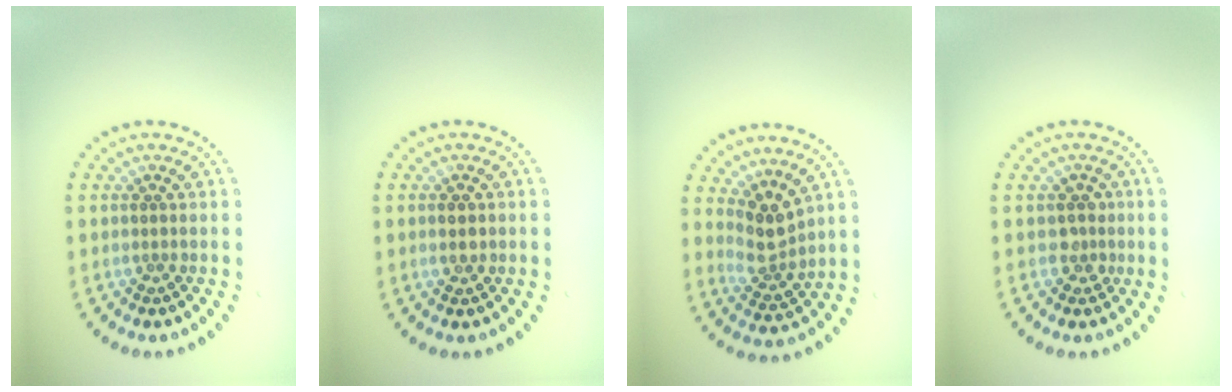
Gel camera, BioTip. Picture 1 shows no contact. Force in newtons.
{"total": 1.6, "press": 1.6, "slide": 0.1}
{"total": 2.8, "press": 2.2, "slide": 1.7}
{"total": 1.5, "press": 1.2, "slide": 0.9}